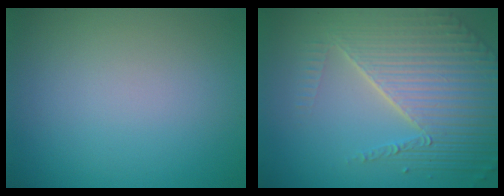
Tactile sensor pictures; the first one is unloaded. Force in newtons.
{"total": 8.6, "press": 5.7, "slide": 6.5}